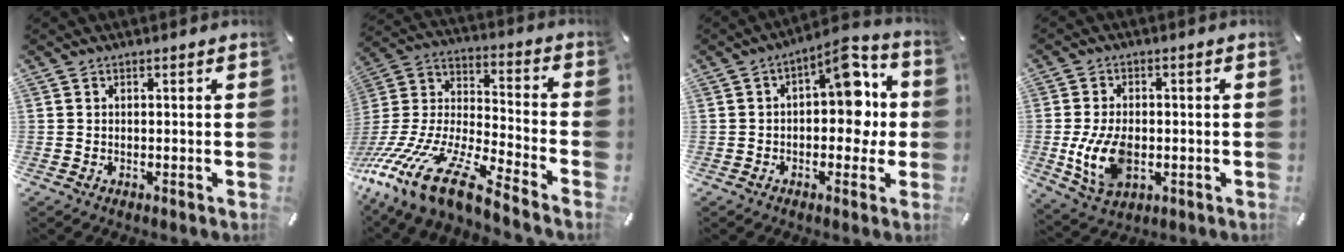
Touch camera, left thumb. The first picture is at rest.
{"total": 20.8, "force": [-13.7, 6.1, 14.4], "torque": [-0.290, 0.035, -0.241]}
{"total": 11.8, "force": [2.6, 6.7, 9.3], "torque": [-0.112, -0.022, 0.040]}
{"total": 10.8, "force": [-1.8, 7.0, 8.0], "torque": [-0.179, 0.000, -0.029]}